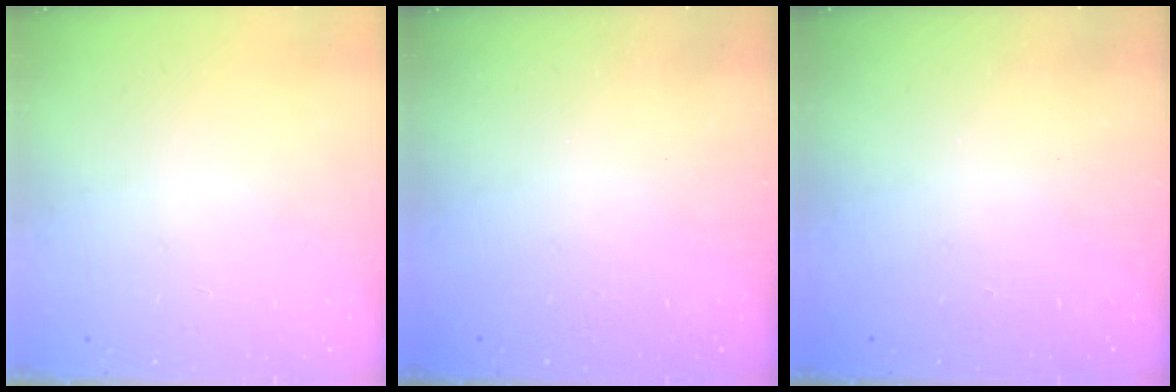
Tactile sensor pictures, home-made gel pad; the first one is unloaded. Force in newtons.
{"total": 2.4, "press": 2.3, "slide": 0.8}
{"total": 2.6, "press": 2.4, "slide": 0.8}